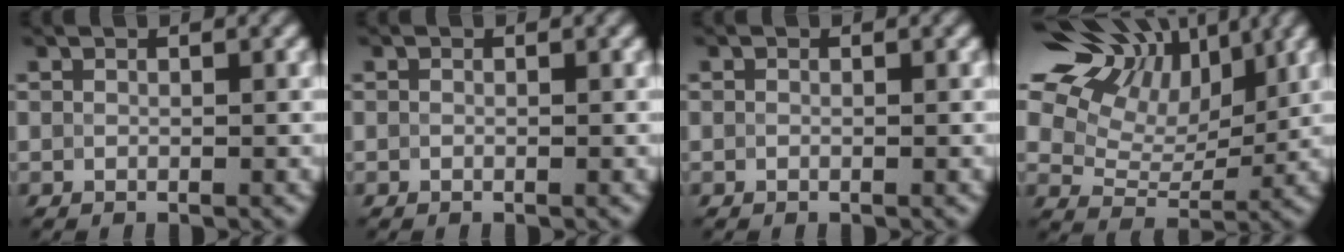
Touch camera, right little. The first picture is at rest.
{"total": 0.0}
{"total": 0.0}
{"total": 11.0, "force": [5.8, 6.1, 7.0], "torque": [-0.136, 0.039, 0.089]}